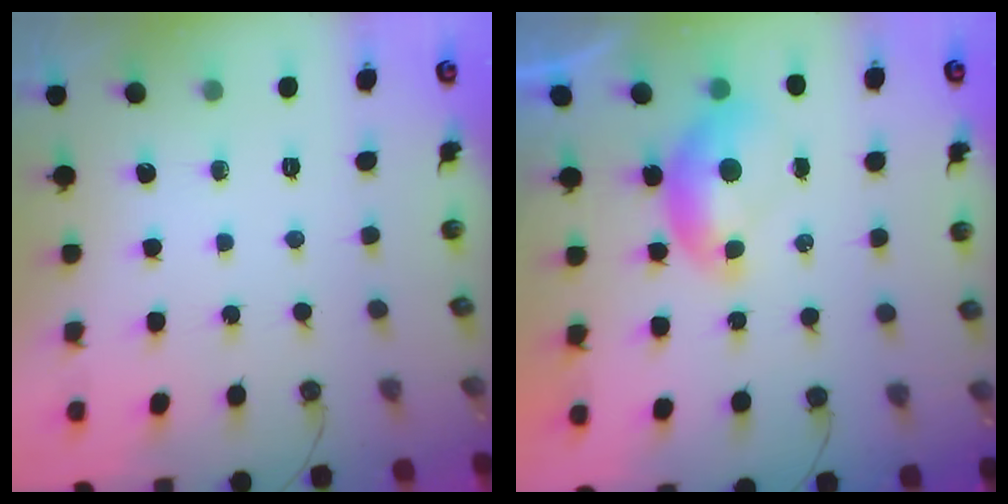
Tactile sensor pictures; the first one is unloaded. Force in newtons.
{"total": 0.6, "press": 0.3, "slide": 0.6}